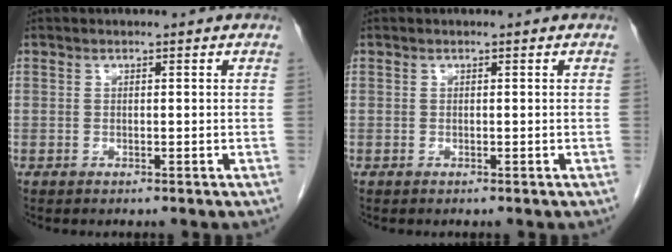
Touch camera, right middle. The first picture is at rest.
{"total": 0.0}